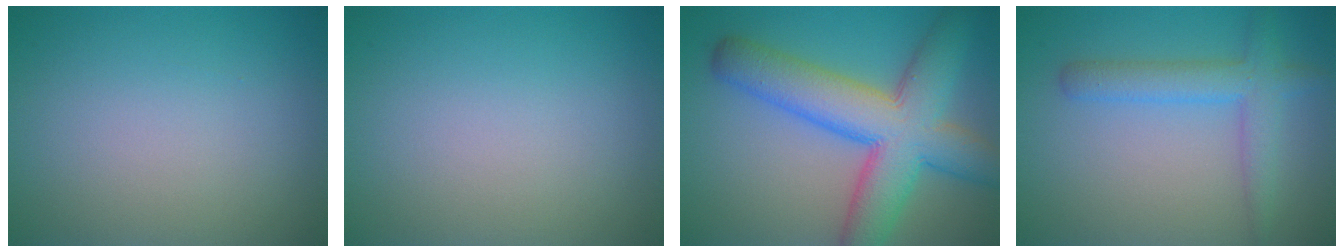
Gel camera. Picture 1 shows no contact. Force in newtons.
{"total": 0.0}
{"total": 9.9, "press": 9.9, "slide": 0.4}
{"total": 3.5, "press": 3.5, "slide": 0.2}